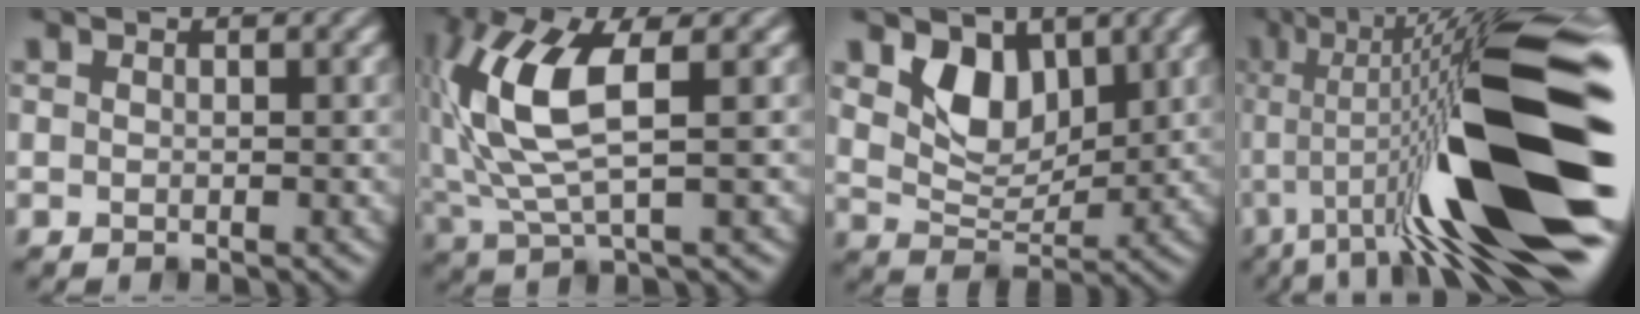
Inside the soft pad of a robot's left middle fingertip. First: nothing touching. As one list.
[{"total": 8.1, "force": [1.4, 3.1, 7.3], "torque": [-0.174, 0.005, 0.026]}, {"total": 4.6, "force": [2.3, 2.9, 2.6], "torque": [-0.060, -0.012, 0.036]}, {"total": 16.7, "force": [-2.4, 3.3, 16.2], "torque": [-0.232, 0.025, -0.044]}]